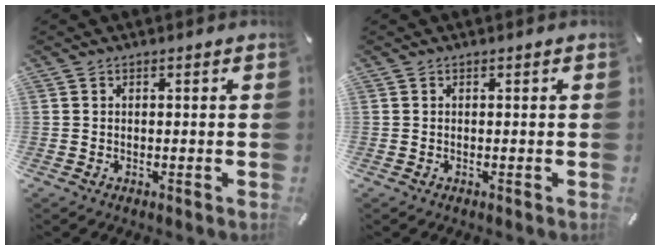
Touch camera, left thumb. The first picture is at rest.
{"total": 0.0}